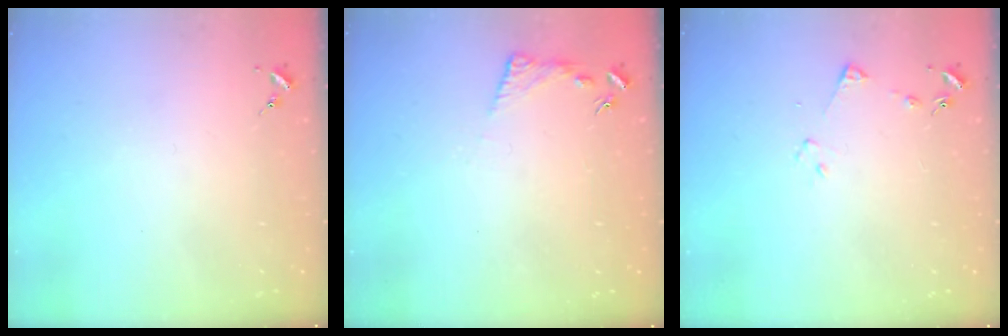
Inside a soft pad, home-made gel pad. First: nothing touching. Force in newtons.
{"total": 6.0, "press": 6.0, "slide": 0.4}
{"total": 4.5, "press": 4.5, "slide": 0.6}